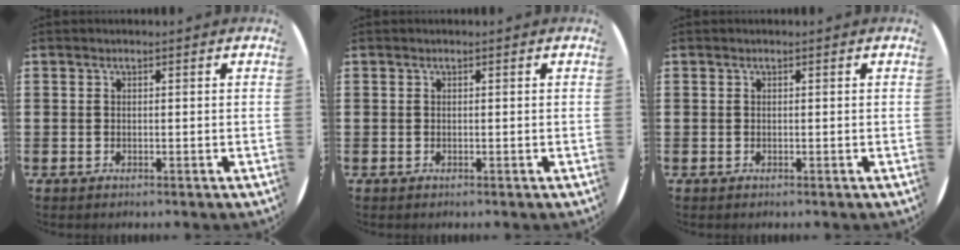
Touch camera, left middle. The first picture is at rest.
{"total": 0.0}
{"total": 0.0}